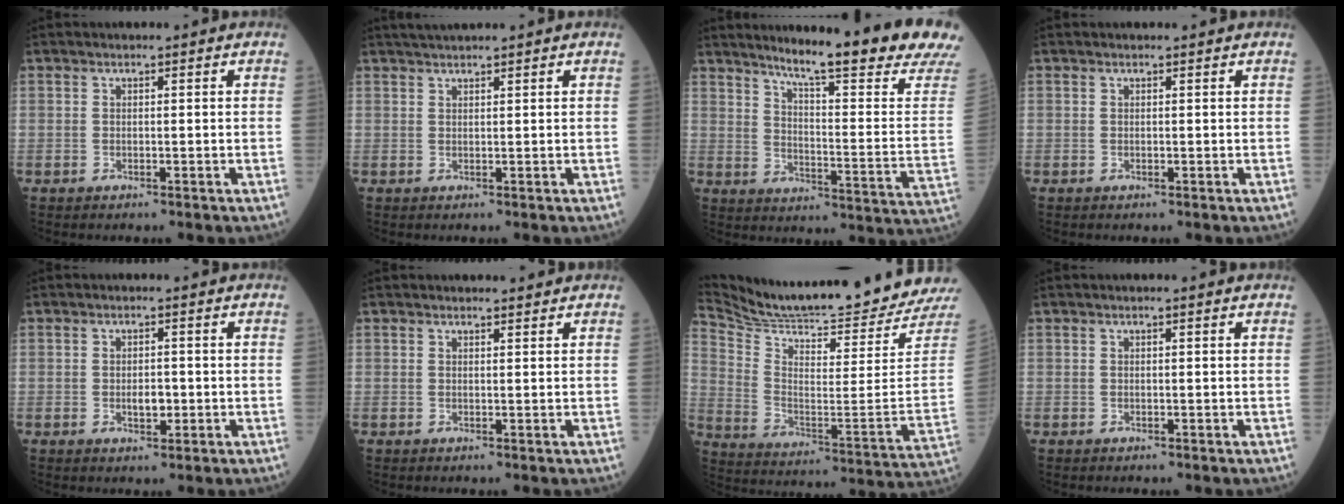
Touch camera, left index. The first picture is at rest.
{"total": 4.0, "force": [3.6, 0.5, 1.7], "torque": [-0.029, 0.028, 0.067]}
{"total": 21.8, "force": [18.6, -1.1, 11.3], "torque": [-0.166, -0.087, 0.242]}
{"total": 0.6, "force": [0.5, 0.3, 0.0], "torque": [0.002, 0.003, 0.005]}
{"total": 2.5, "force": [-0.3, 1.5, 2.0], "torque": [-0.036, 0.000, 0.002]}
{"total": 1.7, "force": [1.7, 0.4, 0.0], "torque": [-0.003, 0.005, 0.028]}
{"total": 26.5, "force": [25.1, -1.0, 8.6], "torque": [-0.171, -0.113, 0.365]}
{"total": 0.7, "force": [0.6, 0.2, 0.4], "torque": [-0.010, 0.008, 0.009]}